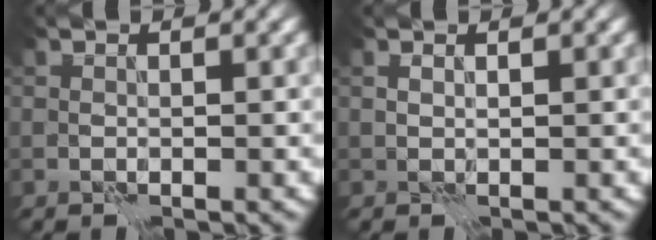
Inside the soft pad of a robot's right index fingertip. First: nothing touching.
{"total": 0.5, "force": [0.5, -0.1, -0.1], "torque": [-0.002, -0.001, 0.009]}